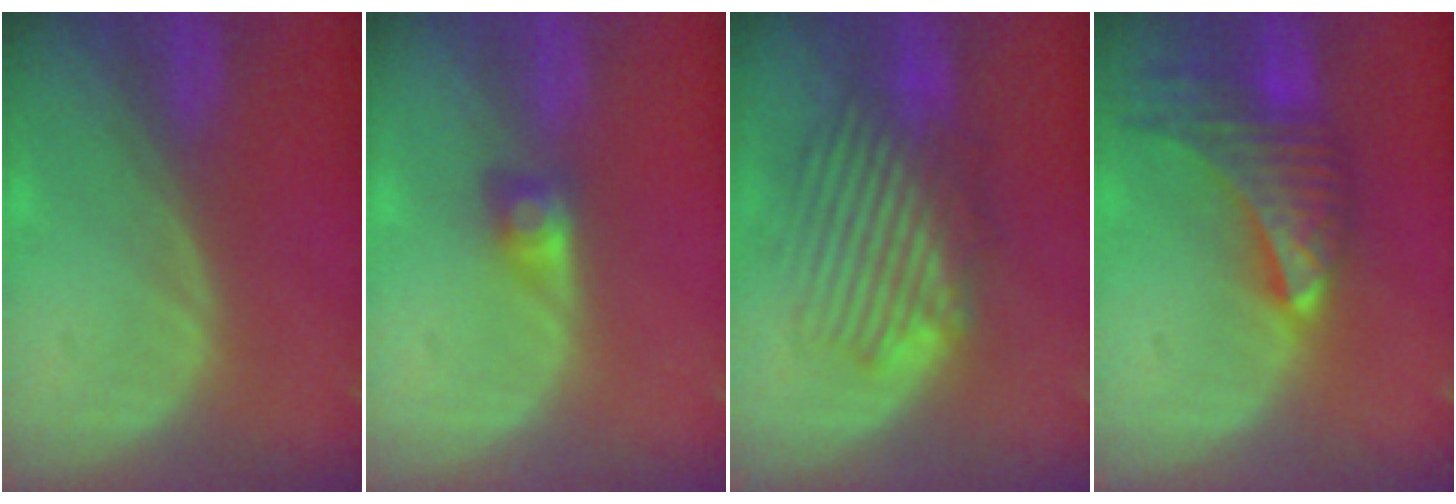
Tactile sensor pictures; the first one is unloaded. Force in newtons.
{"total": 2.7, "press": 2.5, "slide": 1.1}
{"total": 8.4, "press": 8.1, "slide": 2.2}
{"total": 9.7, "press": 8.6, "slide": 4.5}